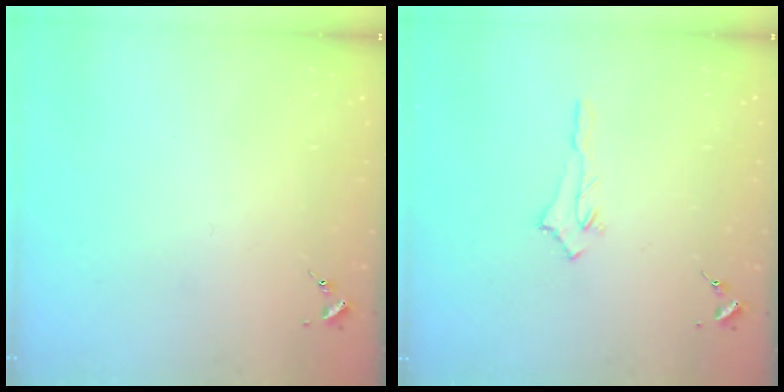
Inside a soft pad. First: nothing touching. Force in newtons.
{"total": 4.3, "press": 4.2, "slide": 0.5}